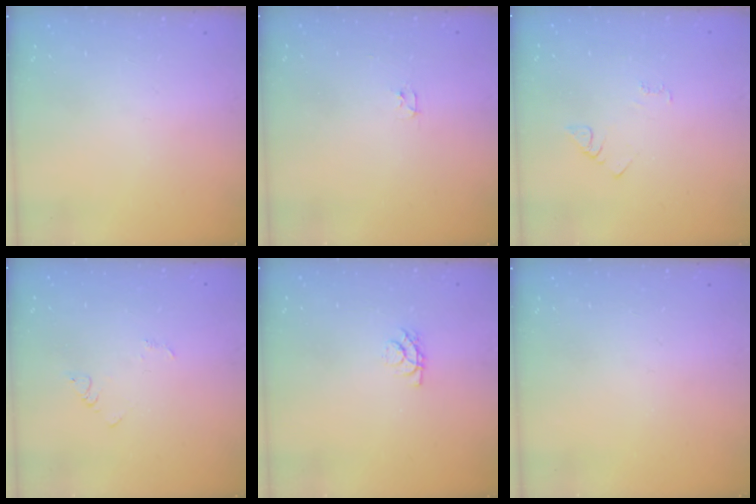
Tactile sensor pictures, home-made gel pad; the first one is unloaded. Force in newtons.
{"total": 2.4, "press": 2.3, "slide": 0.4}
{"total": 3.2, "press": 3.2, "slide": 0.4}
{"total": 2.9, "press": 2.9, "slide": 0.3}
{"total": 4.2, "press": 4.2, "slide": 0.5}
{"total": 0.0}